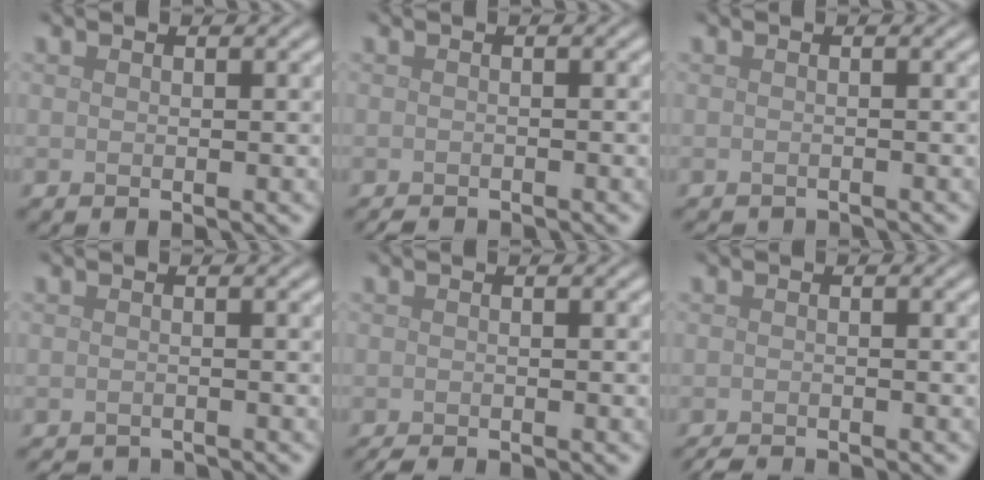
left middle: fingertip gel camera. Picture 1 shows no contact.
{"total": 1.3, "force": [-1.3, 0.2, 0.3], "torque": [-0.003, -0.004, -0.020]}
{"total": 1.3, "force": [-1.3, 0.0, 0.0], "torque": [0.004, -0.006, -0.019]}
{"total": 2.5, "force": [-2.5, 0.2, 0.3], "torque": [-0.001, -0.011, -0.036]}
{"total": 1.6, "force": [-1.5, 0.2, 0.5], "torque": [-0.006, -0.003, -0.025]}
{"total": 2.0, "force": [-1.9, 0.2, 0.5], "torque": [-0.005, -0.004, -0.033]}